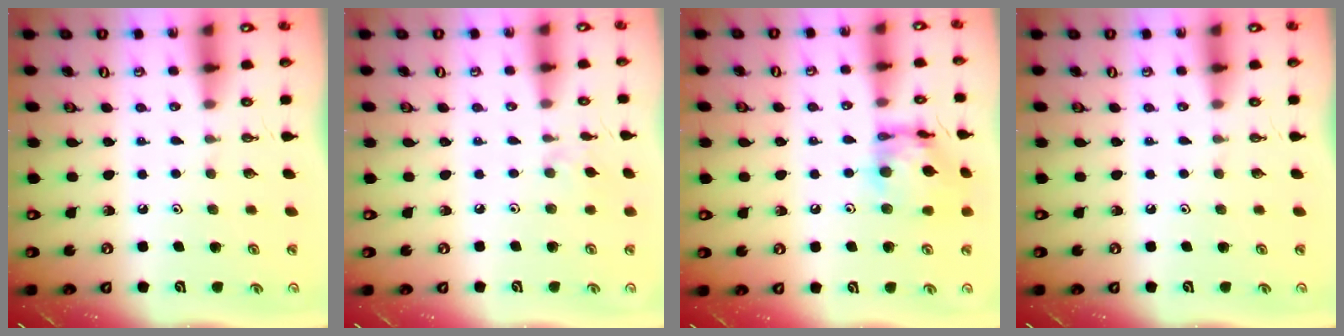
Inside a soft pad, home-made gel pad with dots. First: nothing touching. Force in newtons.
{"total": 1.9, "press": 1.8, "slide": 0.4}
{"total": 14.1, "press": 14.0, "slide": 1.2}
{"total": 0.0}